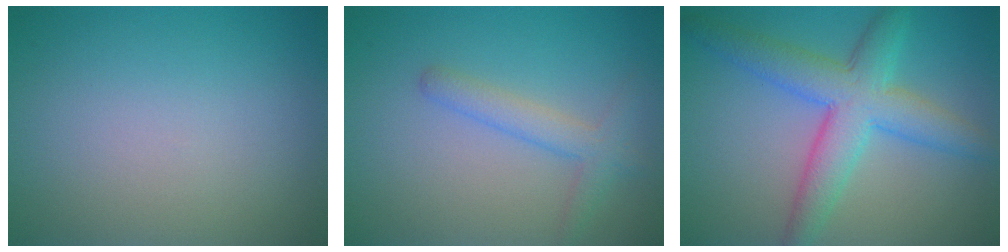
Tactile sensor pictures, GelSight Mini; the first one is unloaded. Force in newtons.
{"total": 2.5, "press": 2.5, "slide": 0.1}
{"total": 6.3, "press": 6.3, "slide": 0.0}